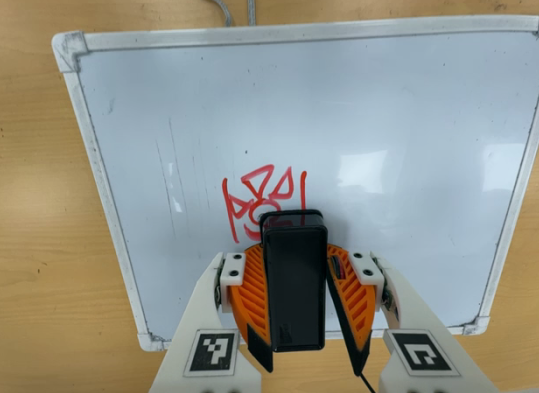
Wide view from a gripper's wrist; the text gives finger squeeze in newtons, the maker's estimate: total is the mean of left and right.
{"total": 12.7, "left": 14.2, "right": 11.1}